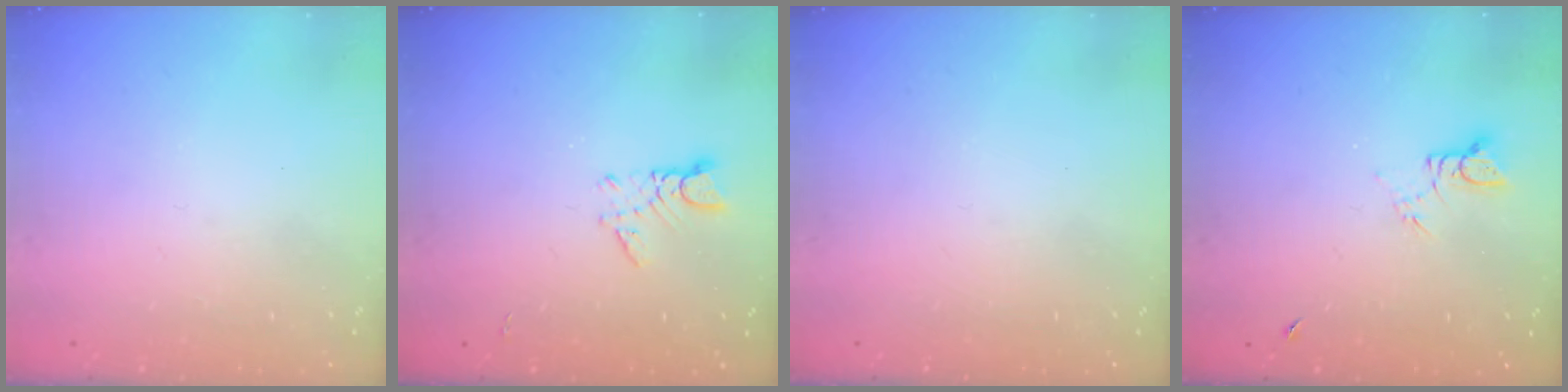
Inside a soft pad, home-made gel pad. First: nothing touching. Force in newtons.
{"total": 2.4, "press": 2.4, "slide": 0.2}
{"total": 0.0}
{"total": 3.3, "press": 3.3, "slide": 0.2}